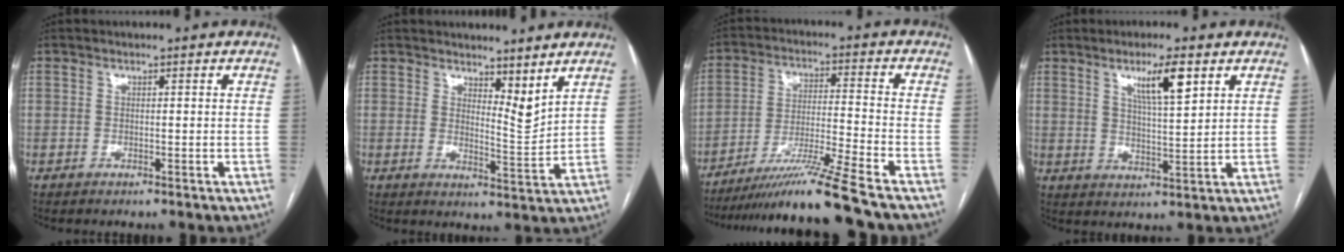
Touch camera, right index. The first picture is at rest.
{"total": 4.8, "force": [3.8, 1.1, 2.7], "torque": [-0.043, -0.018, 0.066]}
{"total": 13.4, "force": [-11.0, -3.0, 7.1], "torque": [-0.118, -0.025, -0.187]}
{"total": 7.1, "force": [3.7, 0.7, 6.0], "torque": [-0.105, -0.003, 0.066]}